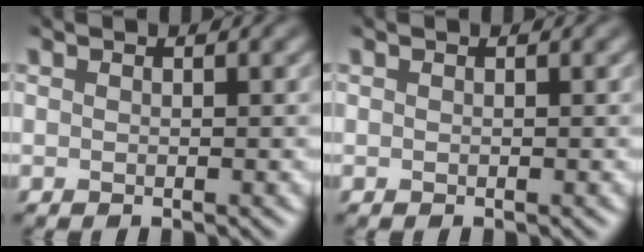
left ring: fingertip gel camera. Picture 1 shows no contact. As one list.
[{"total": 0.0}]